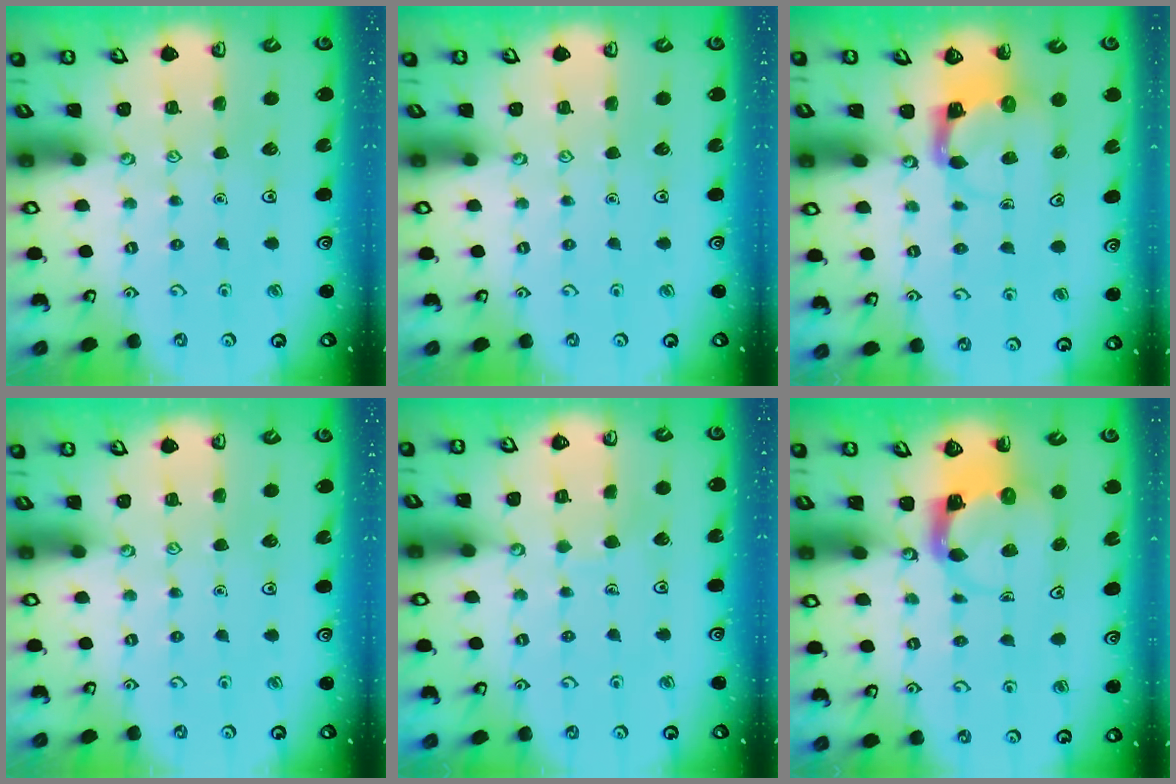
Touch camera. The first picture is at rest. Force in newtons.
{"total": 0.0}
{"total": 4.0, "press": 3.9, "slide": 0.7}
{"total": 0.0}
{"total": 2.2, "press": 2.2, "slide": 0.1}
{"total": 3.8, "press": 3.8, "slide": 0.6}